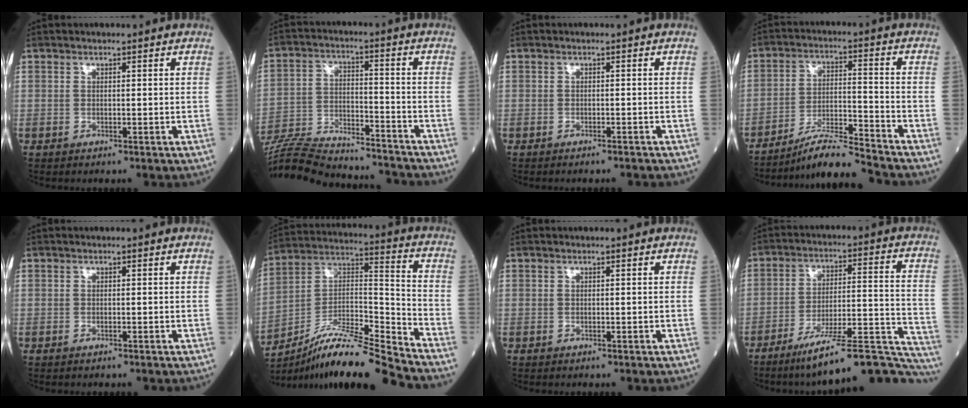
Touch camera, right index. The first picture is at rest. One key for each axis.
{"total": 21.0, "fx": -19.7, "fy": 3.1, "fz": 6.3, "tx": -0.148, "ty": -0.008, "tz": -0.311}
{"total": 2.0, "fx": -1.9, "fy": 0.0, "fz": 0.5, "tx": -0.006, "ty": -0.002, "tz": -0.024}
{"total": 9.1, "fx": -8.6, "fy": -1.0, "fz": 2.8, "tx": -0.049, "ty": -0.004, "tz": -0.154}
{"total": 0.0}
{"total": 16.8, "fx": -14.9, "fy": -0.5, "fz": 7.8, "tx": -0.139, "ty": 0.027, "tz": -0.264}
{"total": 0.0}
{"total": 21.8, "fx": -19.1, "fy": 1.8, "fz": 10.4, "tx": -0.079, "ty": 0.038, "tz": -0.275}